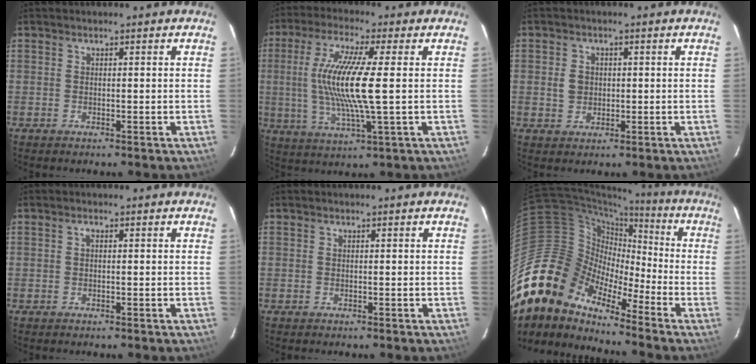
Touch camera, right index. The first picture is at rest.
{"total": 13.6, "force": [0.6, 0.9, 13.5], "torque": [-0.266, -0.006, 0.012]}
{"total": 3.1, "force": [0.1, 2.9, 1.3], "torque": [-0.021, 0.008, 0.003]}
{"total": 0.6, "force": [0.1, 0.3, 0.5], "torque": [-0.010, 0.005, 0.000]}
{"total": 0.0}
{"total": 17.9, "force": [-14.1, 8.7, 6.8], "torque": [-0.128, 0.007, -0.282]}